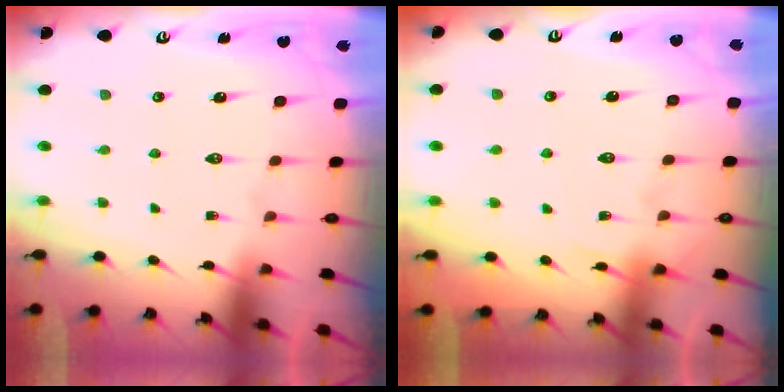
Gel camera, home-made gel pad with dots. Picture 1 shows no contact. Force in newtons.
{"total": 5.9, "press": 5.8, "slide": 0.7}